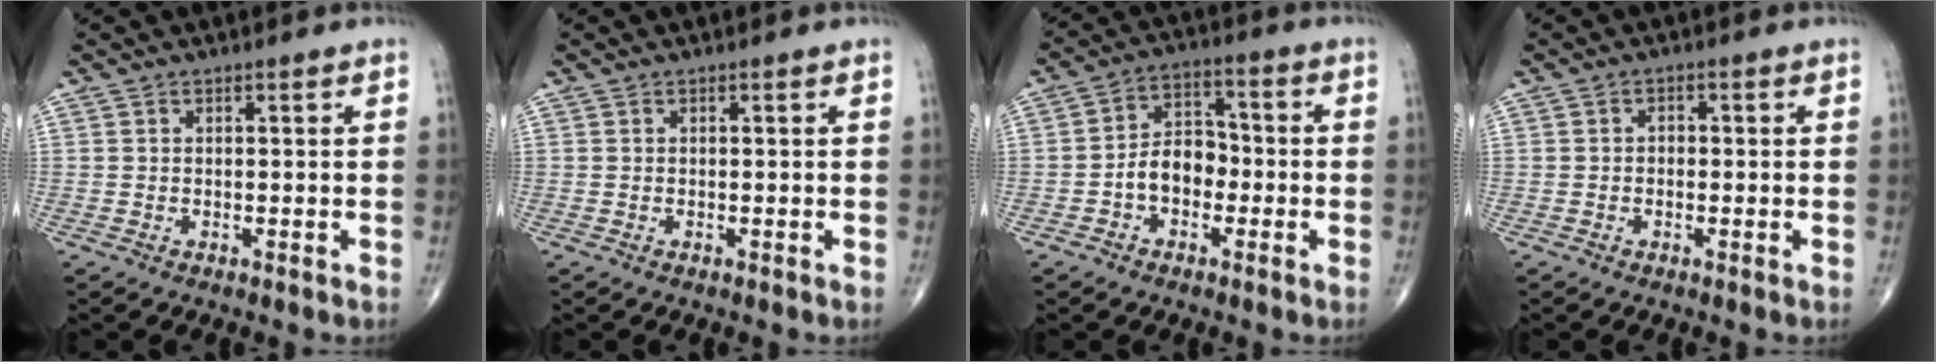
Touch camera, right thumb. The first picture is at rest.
{"total": 0.0}
{"total": 7.8, "force": [-2.1, 5.5, 5.1], "torque": [-0.063, 0.034, -0.050]}
{"total": 1.3, "force": [-0.2, 1.0, 0.8], "torque": [-0.007, 0.006, -0.007]}